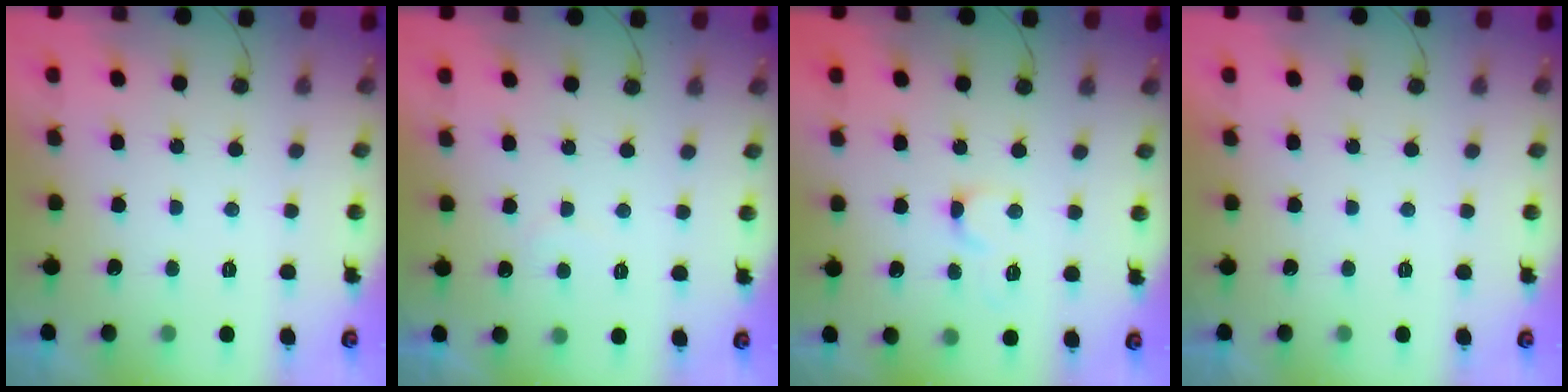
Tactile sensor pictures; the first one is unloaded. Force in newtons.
{"total": 4.8, "press": 4.8, "slide": 0.2}
{"total": 4.3, "press": 4.2, "slide": 0.5}
{"total": 1.8, "press": 1.8, "slide": 0.0}